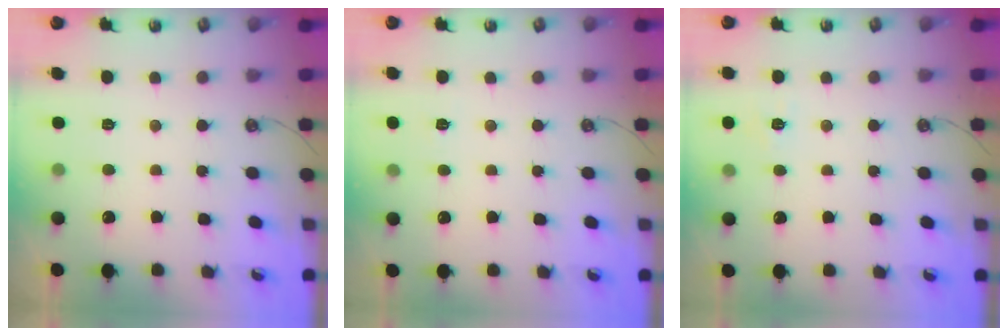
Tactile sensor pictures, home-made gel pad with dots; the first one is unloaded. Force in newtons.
{"total": 2.7, "press": 2.7, "slide": 0.4}
{"total": 6.3, "press": 6.3, "slide": 0.6}